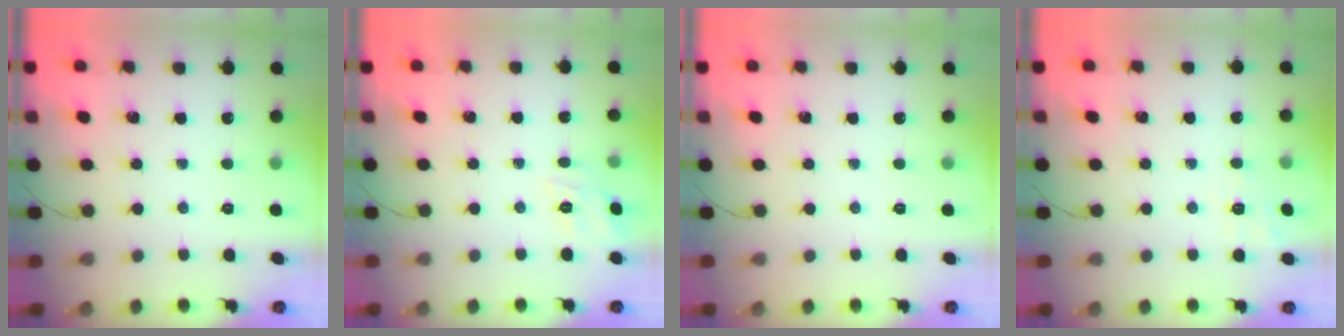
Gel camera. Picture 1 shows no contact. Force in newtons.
{"total": 5.3, "press": 5.0, "slide": 1.7}
{"total": 0.0}
{"total": 2.2, "press": 0.8, "slide": 2.1}